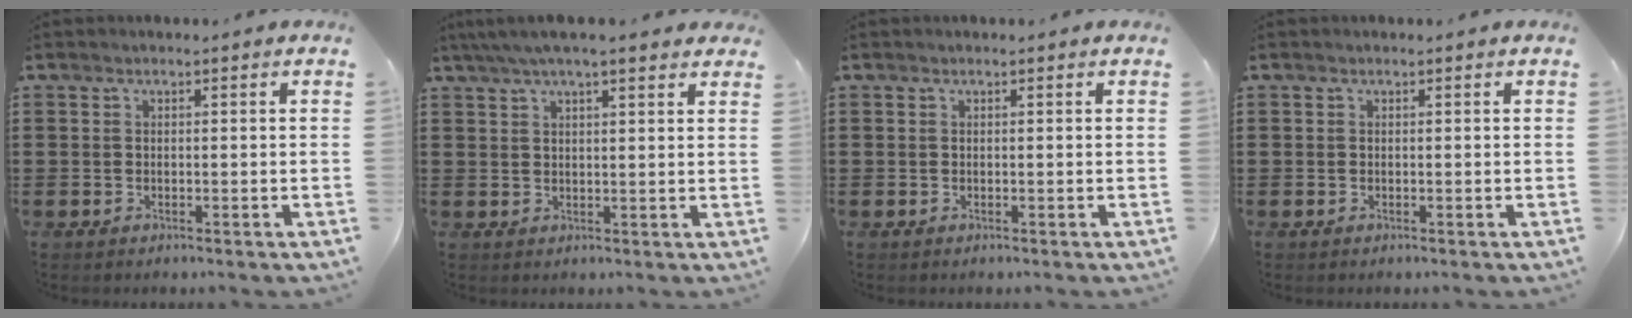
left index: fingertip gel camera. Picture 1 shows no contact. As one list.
[{"total": 4.6, "force": [3.5, 0.8, 2.9], "torque": [-0.062, 0.001, 0.064]}, {"total": 0.0}, {"total": 0.0}]